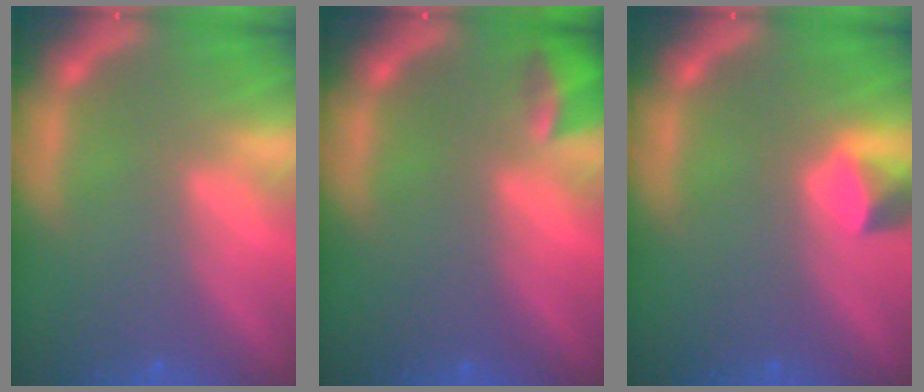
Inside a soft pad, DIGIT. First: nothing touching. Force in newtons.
{"total": 2.4}
{"total": 1.9}